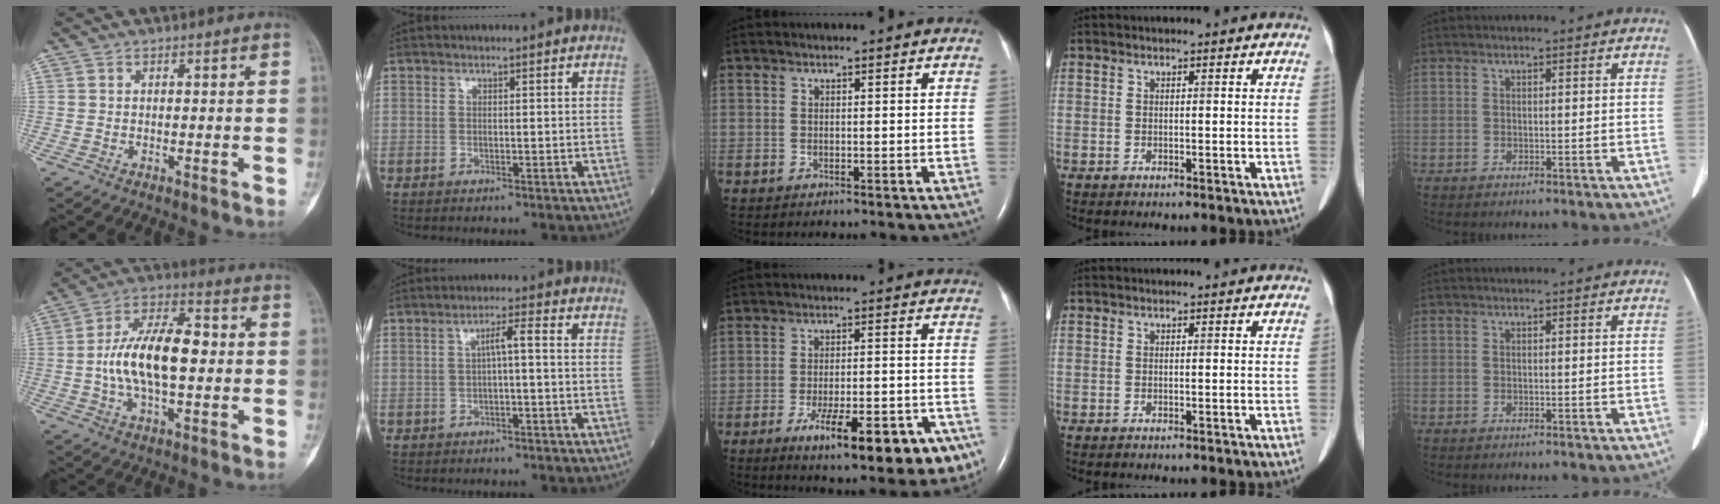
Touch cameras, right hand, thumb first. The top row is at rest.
{"thumb": {"total": 15.7, "force": [-0.1, 7.6, 13.7], "torque": [-0.240, 0.024, -0.009]}, "index": {"total": 2.9, "force": [0.0, 0.2, 2.9], "torque": [-0.048, 0.010, 0.000]}, "middle": {"total": 15.7, "force": [-9.2, 4.4, 12.0], "torque": [-0.114, 0.010, -0.123]}}